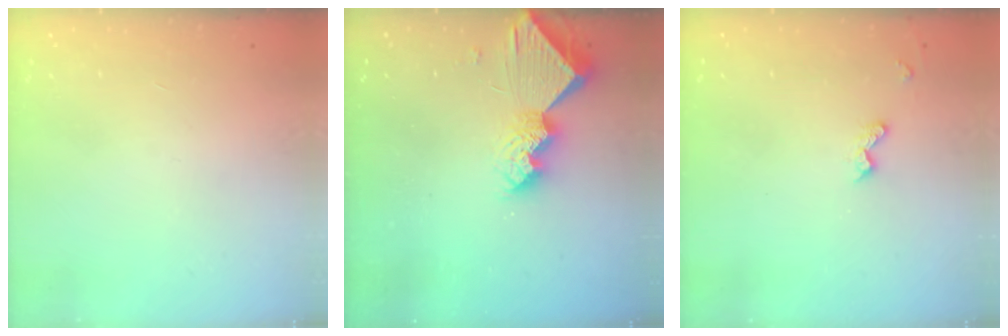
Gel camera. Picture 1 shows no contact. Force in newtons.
{"total": 11.0, "press": 11.0, "slide": 1.2}
{"total": 3.6, "press": 3.5, "slide": 0.6}